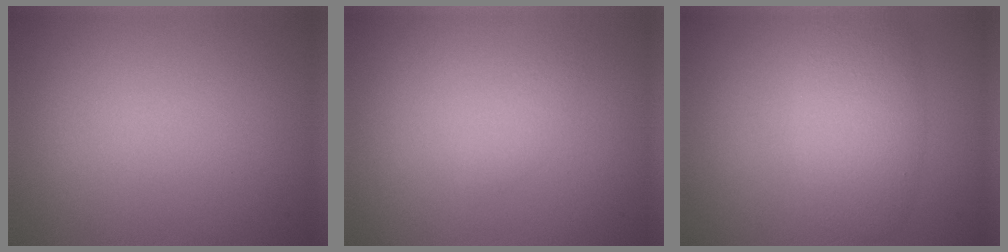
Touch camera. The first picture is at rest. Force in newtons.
{"total": 1.0, "press": 1.0, "slide": 0.0}
{"total": 4.6, "press": 4.6, "slide": 0.1}